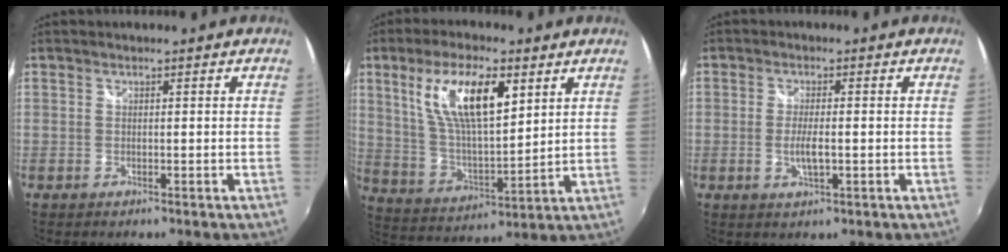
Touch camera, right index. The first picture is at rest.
{"total": 15.4, "force": [6.8, 5.3, 12.7], "torque": [-0.234, 0.008, 0.134]}
{"total": 3.8, "force": [-0.8, 0.9, 3.6], "torque": [-0.070, -0.006, -0.014]}